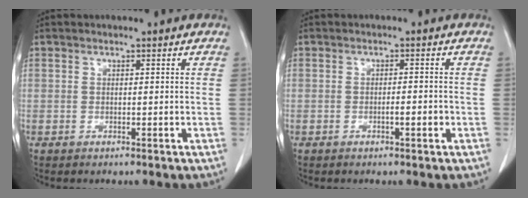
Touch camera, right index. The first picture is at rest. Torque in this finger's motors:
{"motor_torque": [0.37, -0.33, 0.10, 0.04]}